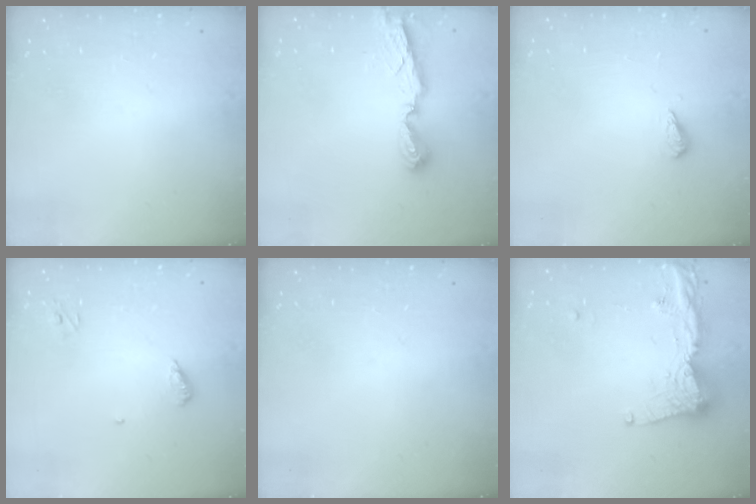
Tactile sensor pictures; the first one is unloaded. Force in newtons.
{"total": 7.8, "press": 7.8, "slide": 0.5}
{"total": 2.7, "press": 2.6, "slide": 0.4}
{"total": 5.3, "press": 5.3, "slide": 0.6}
{"total": 0.0}
{"total": 14.5, "press": 14.4, "slide": 1.7}